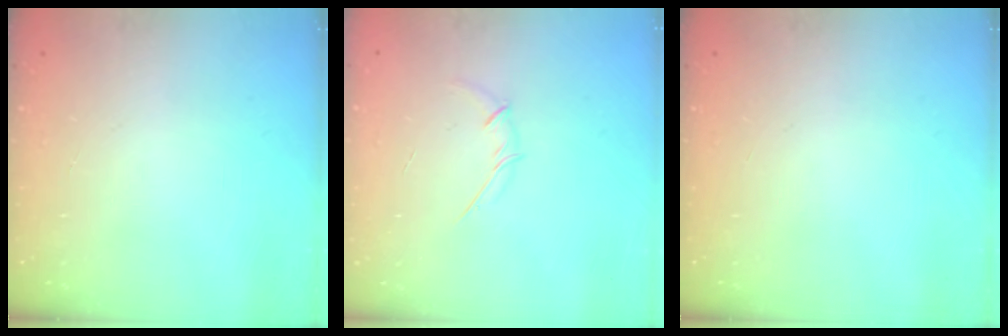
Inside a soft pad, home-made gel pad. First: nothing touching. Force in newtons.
{"total": 3.8, "press": 3.7, "slide": 0.9}
{"total": 0.0}